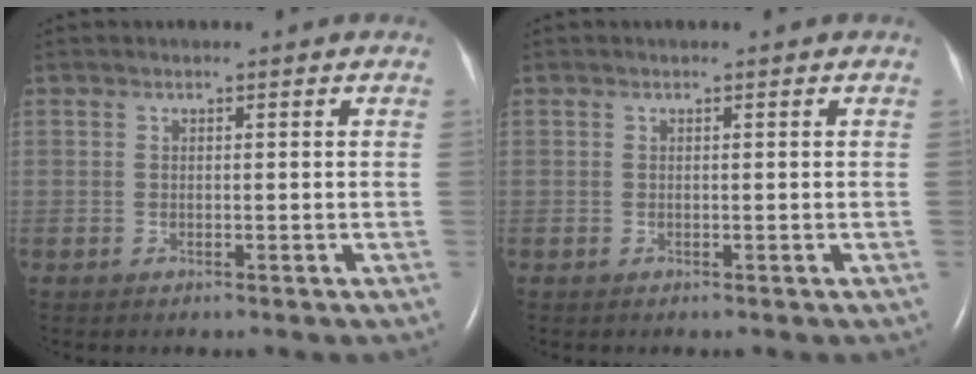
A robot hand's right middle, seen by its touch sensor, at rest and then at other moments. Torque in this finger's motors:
{"motor_torque": [0.05, 0.00, 0.00, 0.00]}